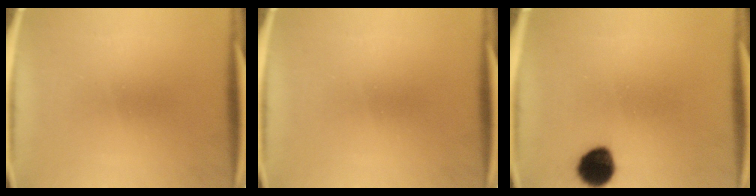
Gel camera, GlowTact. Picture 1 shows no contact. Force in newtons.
{"total": 0.0}
{"total": 8.6}